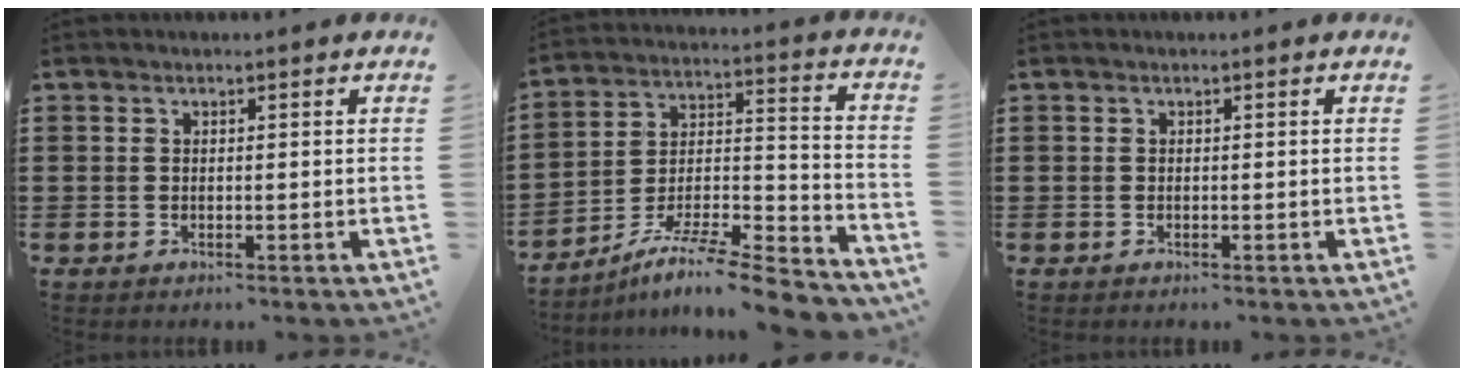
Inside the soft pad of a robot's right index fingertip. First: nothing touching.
{"total": 9.3, "force": [-8.1, 0.8, 4.6], "torque": [-0.074, 0.009, -0.162]}
{"total": 0.0}